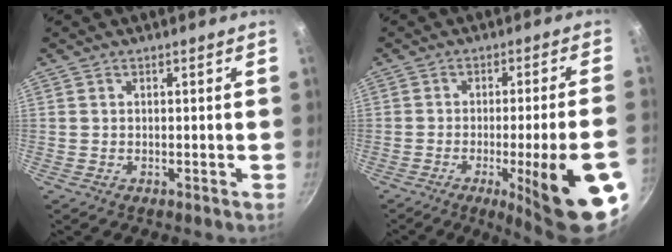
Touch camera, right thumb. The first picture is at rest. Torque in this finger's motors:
{"motor_torque": [2.68, 2.33, 2.11, -0.66, 0.22]}